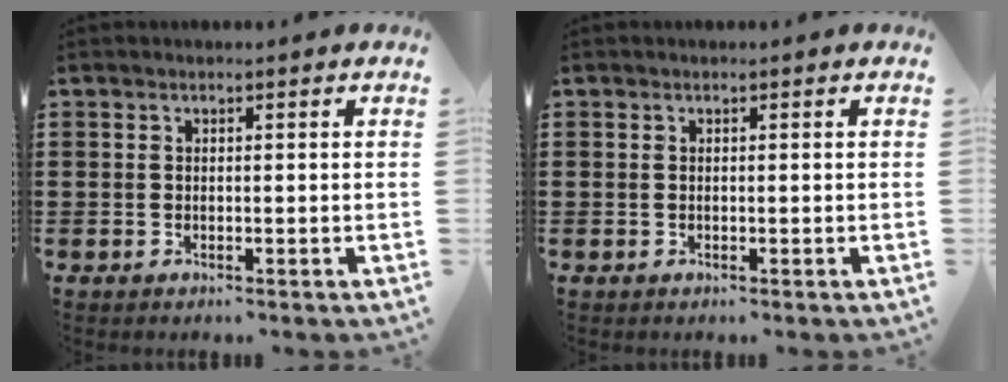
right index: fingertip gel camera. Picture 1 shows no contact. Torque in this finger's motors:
{"motor_torque": [1.01, 1.13, -0.02, 0.01]}